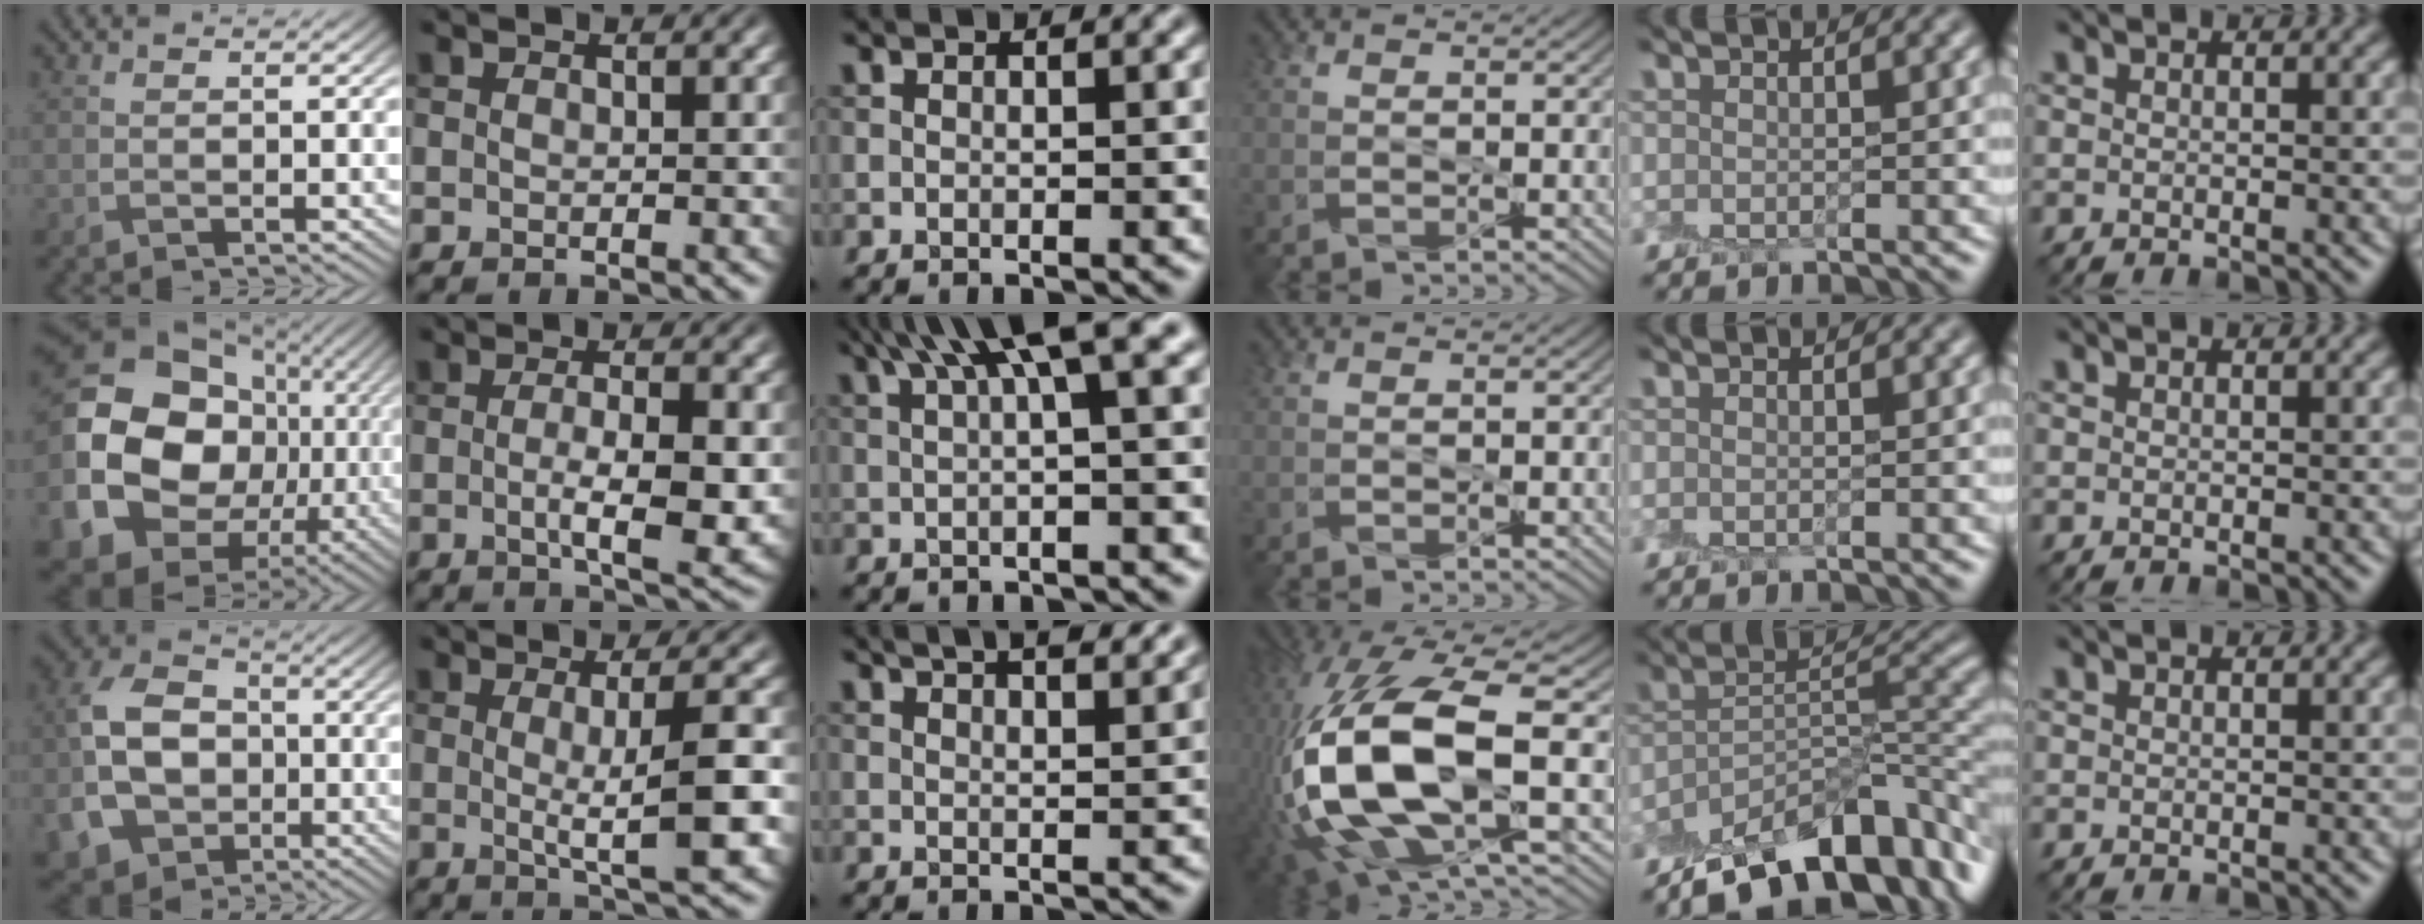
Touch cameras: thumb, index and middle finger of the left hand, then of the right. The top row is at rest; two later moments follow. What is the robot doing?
{"motion": "peel", "object": "plastic screen protector"}